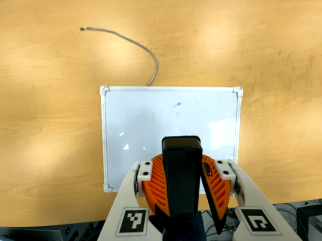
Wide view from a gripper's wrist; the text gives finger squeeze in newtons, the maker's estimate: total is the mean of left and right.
{"total": 10.4, "left": 9.6, "right": 11.2}